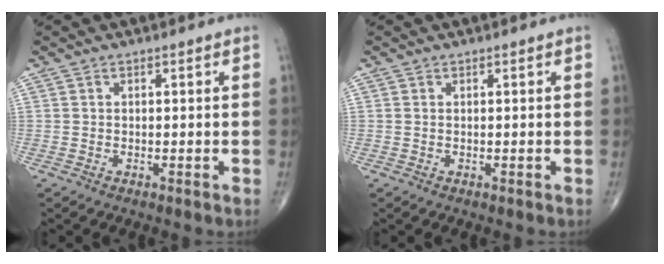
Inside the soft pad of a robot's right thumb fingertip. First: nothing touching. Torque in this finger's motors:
{"motor_torque": [-0.20, 0.00, 0.05, 0.16, 0.03]}